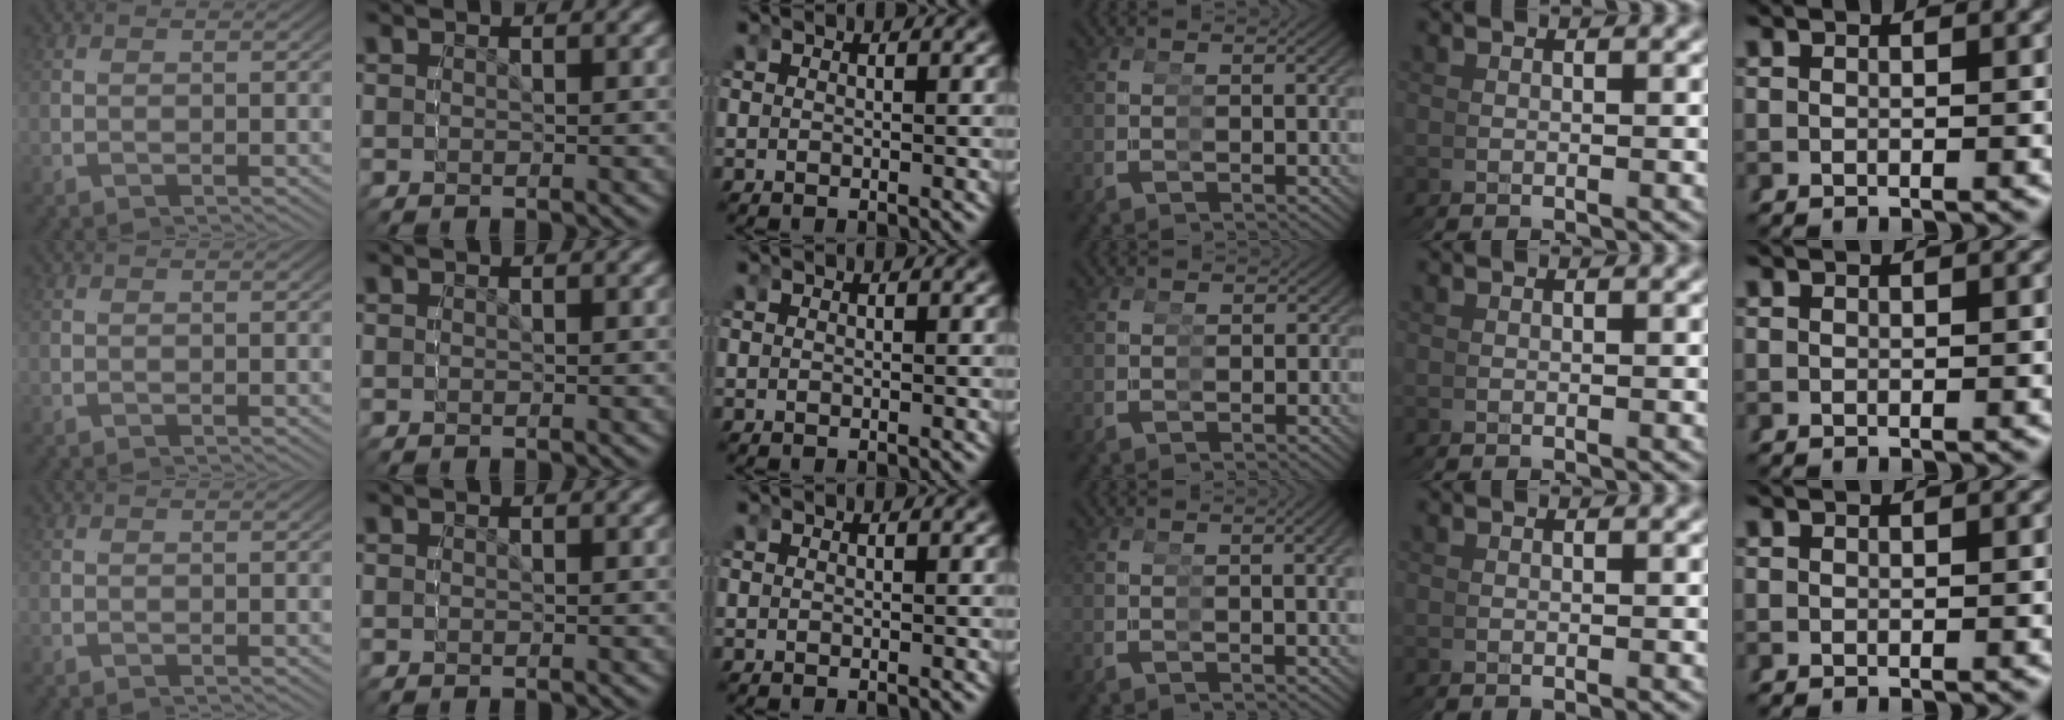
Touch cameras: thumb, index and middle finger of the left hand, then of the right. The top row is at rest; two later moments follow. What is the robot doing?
{"motion": "grasp_and_lifting", "object": "cup"}